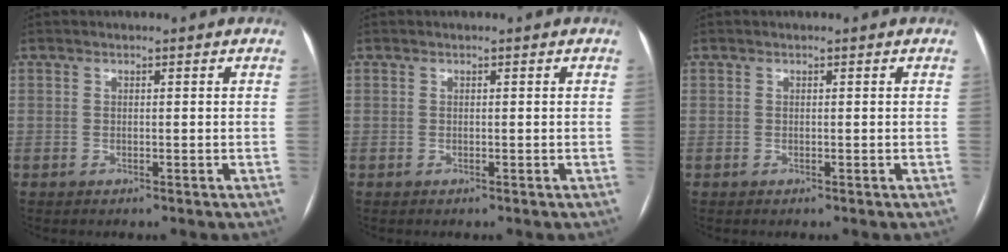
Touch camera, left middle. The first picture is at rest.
{"total": 0.0}
{"total": 0.0}